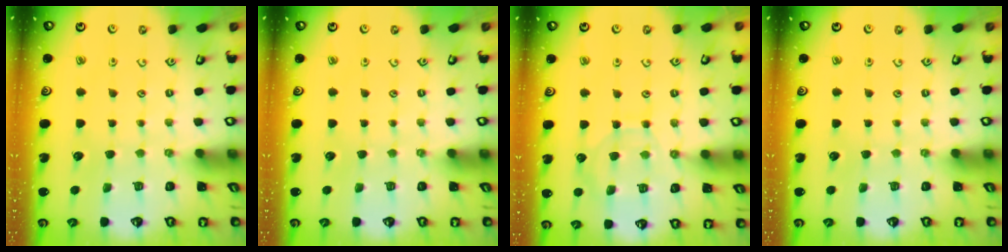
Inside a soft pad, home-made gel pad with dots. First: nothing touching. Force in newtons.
{"total": 0.0}
{"total": 9.9, "press": 9.8, "slide": 1.2}
{"total": 0.0}